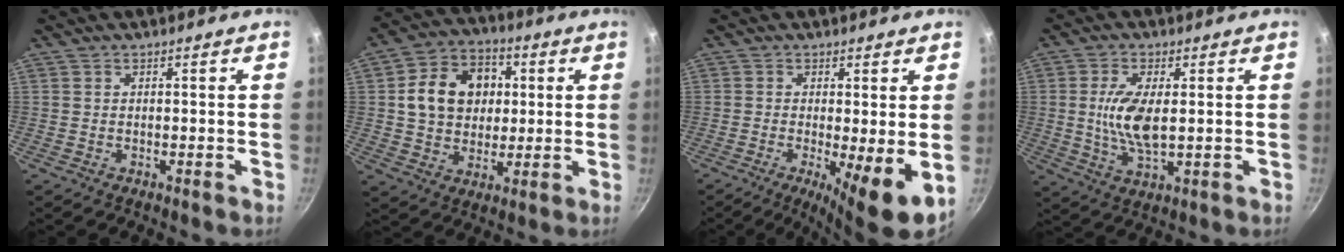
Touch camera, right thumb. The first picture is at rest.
{"total": 14.1, "force": [2.3, 11.4, 8.1], "torque": [-0.105, 0.016, 0.034]}
{"total": 7.9, "force": [-1.1, 1.4, 7.7], "torque": [-0.115, -0.013, -0.014]}
{"total": 8.8, "force": [0.8, 3.7, 8.0], "torque": [-0.158, -0.006, 0.017]}